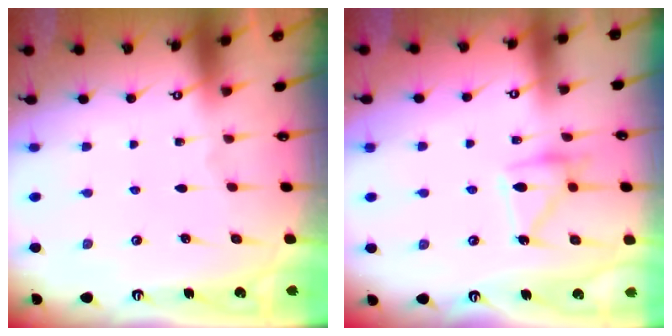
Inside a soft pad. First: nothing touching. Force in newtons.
{"total": 13.8, "press": 13.8, "slide": 0.8}